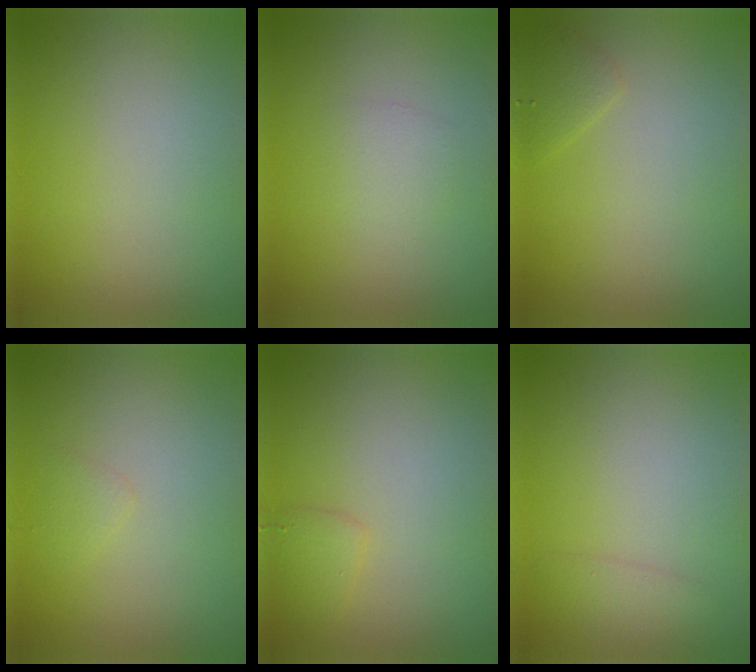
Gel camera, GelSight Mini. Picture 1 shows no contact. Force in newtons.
{"total": 1.4, "press": 1.4, "slide": 0.1}
{"total": 1.1, "press": 1.1, "slide": 0.1}
{"total": 0.8, "press": 0.8, "slide": 0.0}
{"total": 1.2, "press": 1.2, "slide": 0.1}
{"total": 1.3, "press": 1.3, "slide": 0.0}